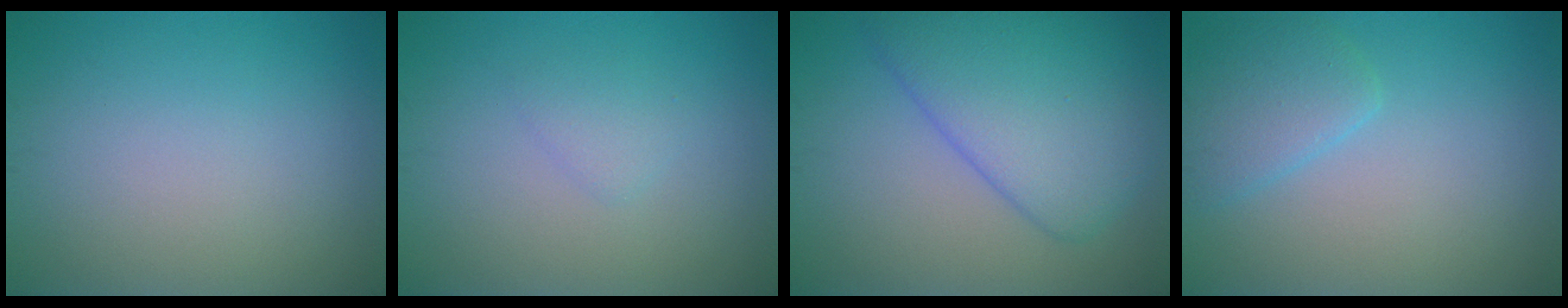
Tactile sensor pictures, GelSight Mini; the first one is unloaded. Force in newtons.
{"total": 1.2, "press": 1.2, "slide": 0.1}
{"total": 7.0, "press": 7.0, "slide": 0.5}
{"total": 2.9, "press": 2.9, "slide": 0.1}